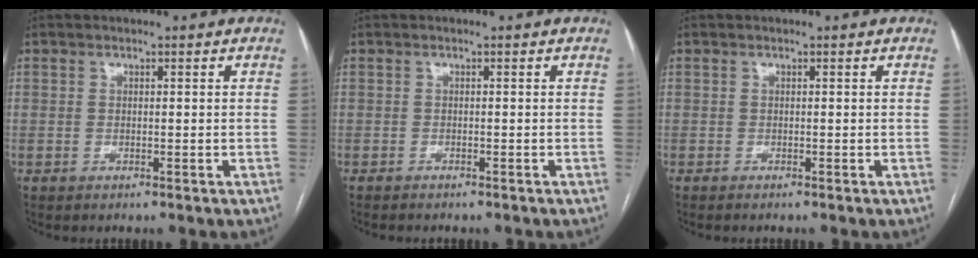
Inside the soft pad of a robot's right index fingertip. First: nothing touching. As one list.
[{"total": 3.0, "force": [-2.6, 0.7, 1.2], "torque": [-0.017, -0.005, -0.030]}, {"total": 1.0, "force": [-0.9, 0.0, 0.4], "torque": [-0.005, -0.001, -0.012]}]